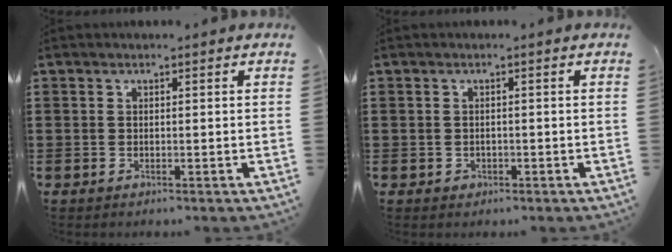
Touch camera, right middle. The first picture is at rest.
{"total": 0.8, "force": [-0.3, 0.7, 0.2], "torque": [-0.007, 0.003, -0.006]}